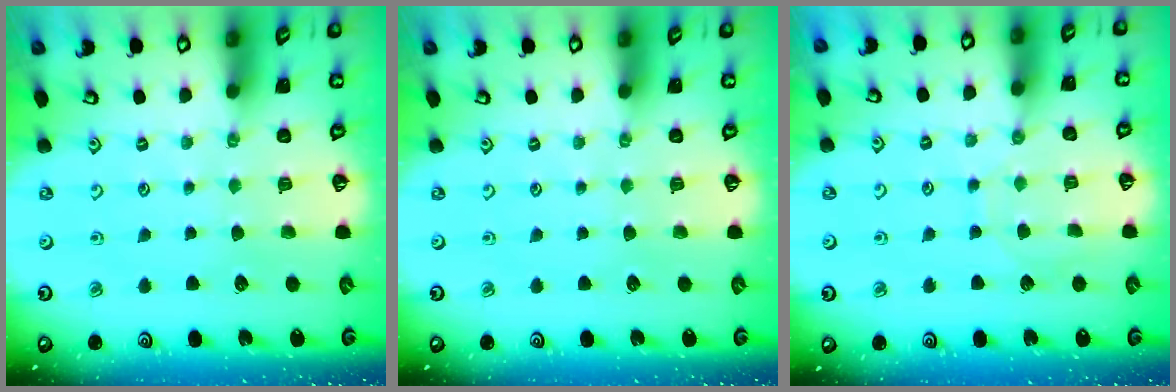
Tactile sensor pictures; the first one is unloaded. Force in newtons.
{"total": 0.0}
{"total": 6.3, "press": 6.3, "slide": 0.6}